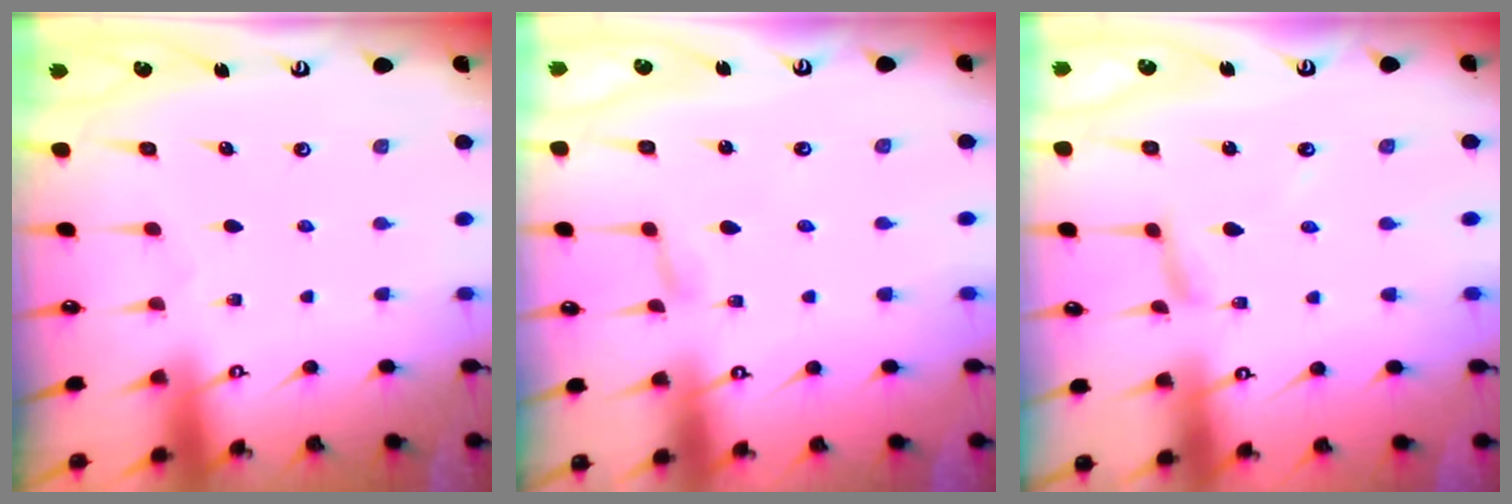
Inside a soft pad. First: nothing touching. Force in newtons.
{"total": 1.8, "press": 1.7, "slide": 0.1}
{"total": 5.6, "press": 5.6, "slide": 0.4}